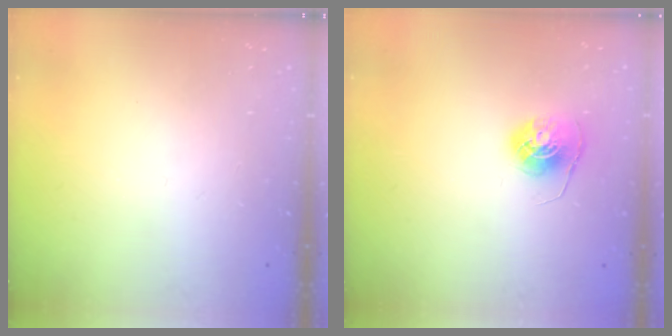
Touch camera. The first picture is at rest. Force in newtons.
{"total": 6.9, "press": 6.9, "slide": 0.5}